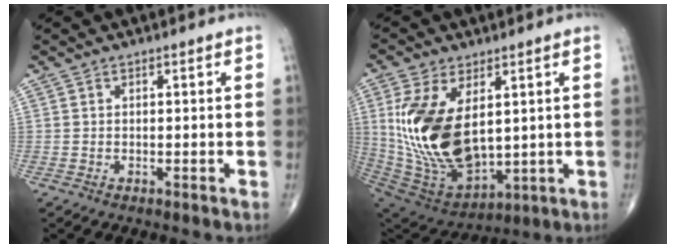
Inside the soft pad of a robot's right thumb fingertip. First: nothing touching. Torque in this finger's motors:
{"motor_torque": [0.38, 0.60, 1.76, 1.01, 0.27]}